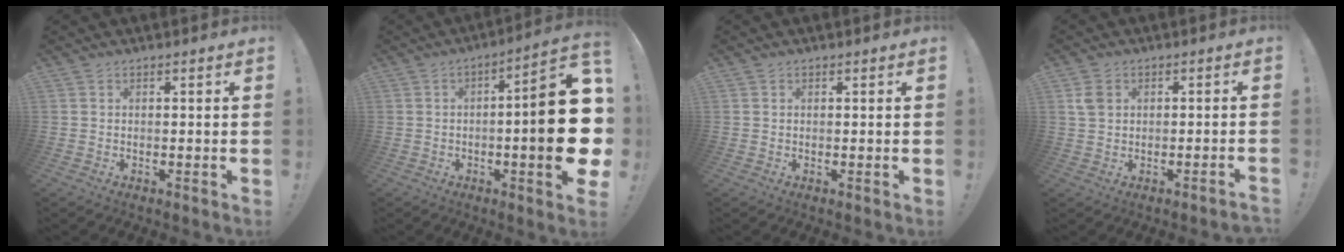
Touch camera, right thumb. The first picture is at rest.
{"total": 19.3, "force": [-1.8, 3.3, 19.0], "torque": [-0.264, 0.003, -0.024]}
{"total": 0.0}
{"total": 3.5, "force": [-0.2, 2.5, 2.4], "torque": [-0.043, 0.011, 0.000]}